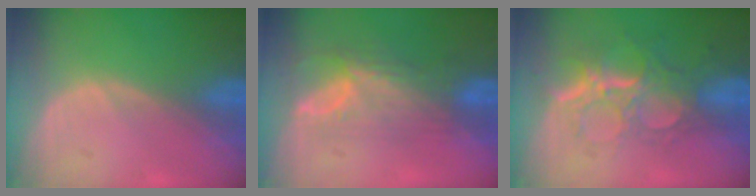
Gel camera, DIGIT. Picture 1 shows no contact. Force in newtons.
{"total": 8.0, "press": 6.6, "slide": 4.5}
{"total": 9.1, "press": 7.7, "slide": 4.8}